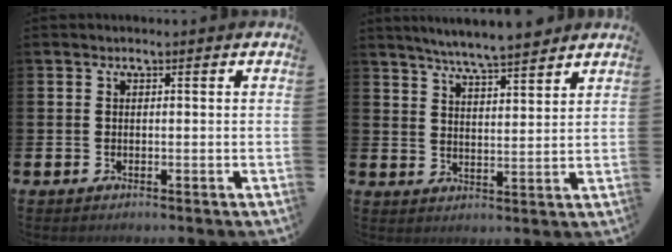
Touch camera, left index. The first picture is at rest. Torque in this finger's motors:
{"motor_torque": [0.91, -0.90, 0.26, 0.11]}